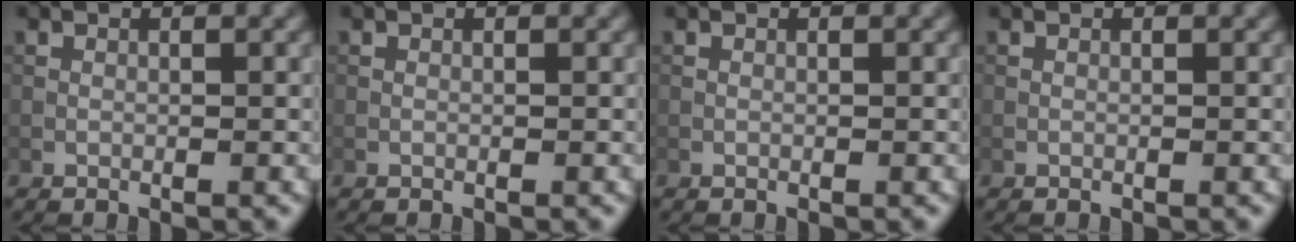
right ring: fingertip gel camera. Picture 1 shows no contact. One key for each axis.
{"total": 0.0}
{"total": 0.0}
{"total": 0.0}